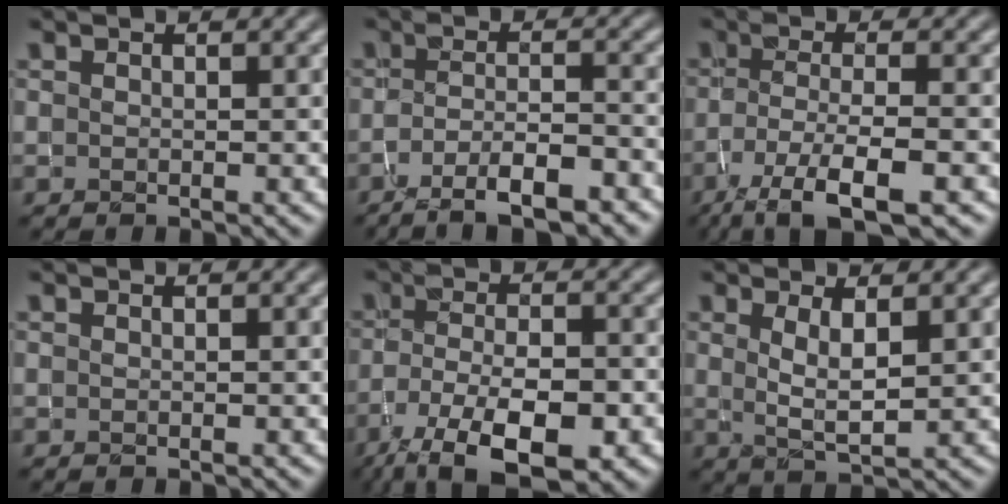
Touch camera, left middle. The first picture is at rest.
{"total": 6.0, "force": [-3.9, 1.4, 4.3], "torque": [-0.067, -0.002, -0.065]}
{"total": 6.5, "force": [-3.9, 1.5, 4.9], "torque": [-0.086, -0.003, -0.073]}
{"total": 0.0}
{"total": 9.8, "force": [-5.7, 3.6, 7.0], "torque": [-0.128, -0.009, -0.099]}
{"total": 2.9, "force": [0.9, 0.8, 2.6], "torque": [-0.052, -0.009, 0.020]}